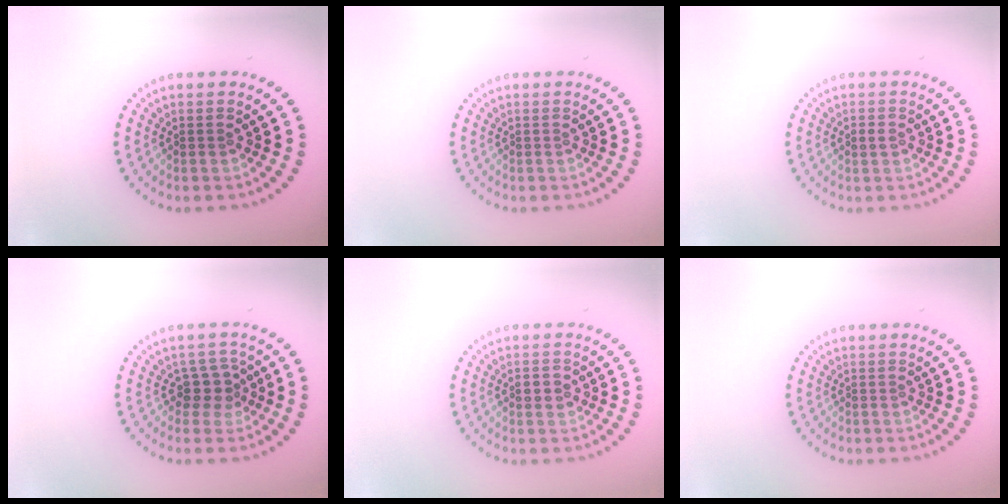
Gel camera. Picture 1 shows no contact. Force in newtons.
{"total": 0.0}
{"total": 0.9, "press": 0.9, "slide": 0.2}
{"total": 2.3, "press": 1.9, "slide": 1.4}
{"total": 1.3, "press": 1.3, "slide": 0.0}
{"total": 0.0}